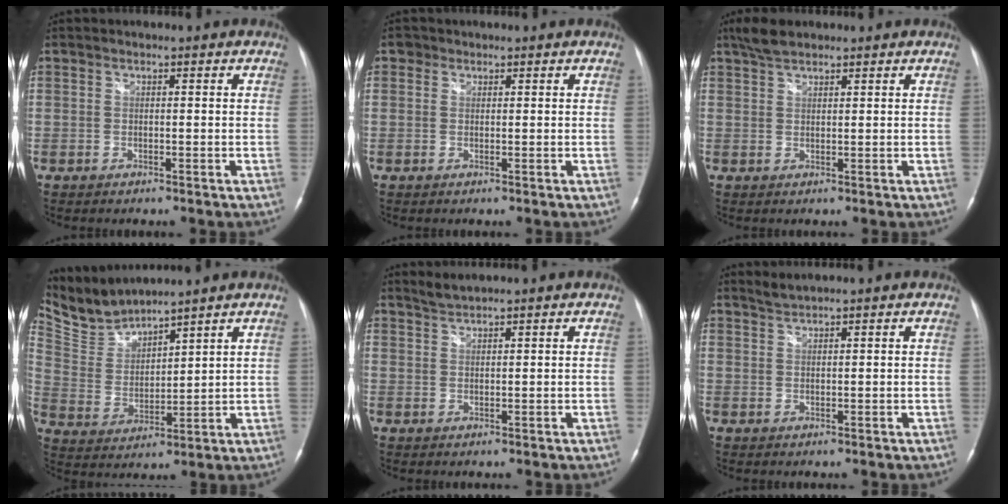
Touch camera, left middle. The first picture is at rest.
{"total": 1.2, "force": [0.7, 1.0, 0.1], "torque": [0.005, 0.002, 0.006]}
{"total": 3.5, "force": [2.9, 1.2, 1.6], "torque": [-0.040, 0.009, 0.056]}
{"total": 8.1, "force": [8.1, 0.3, 0.8], "torque": [-0.042, 0.008, 0.180]}
{"total": 1.7, "force": [1.6, -0.3, 0.2], "torque": [-0.004, 0.004, 0.037]}
{"total": 1.4, "force": [1.3, -0.3, 0.1], "torque": [-0.003, 0.003, 0.031]}